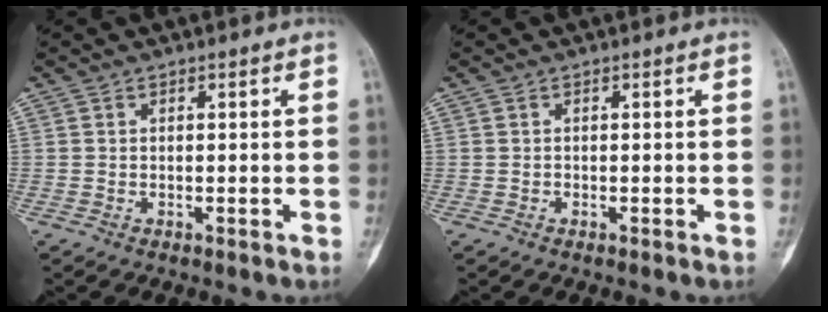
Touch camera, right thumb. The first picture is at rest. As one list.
[{"total": 0.0}]